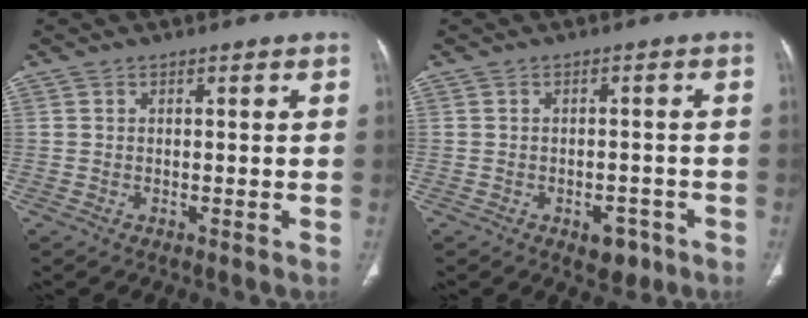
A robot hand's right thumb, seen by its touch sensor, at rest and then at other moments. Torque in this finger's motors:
{"motor_torque": [2.36, 1.65, 0.42, -0.86, -0.01]}